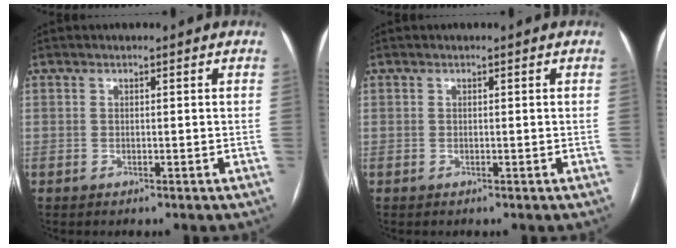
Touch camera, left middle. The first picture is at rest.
{"total": 0.0}